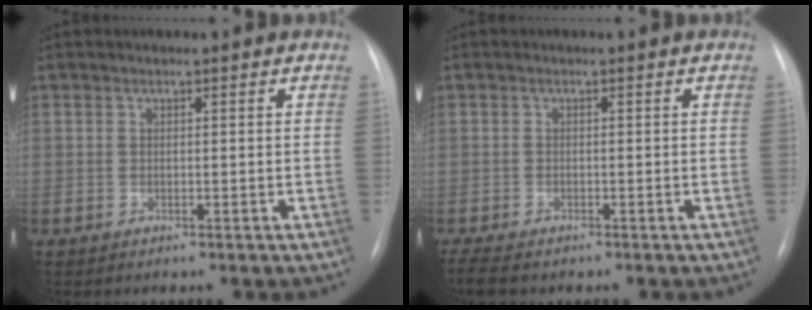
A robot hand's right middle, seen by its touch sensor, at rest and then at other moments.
{"total": 3.9, "force": [-3.1, 1.2, 1.9], "torque": [-0.043, -0.012, -0.049]}